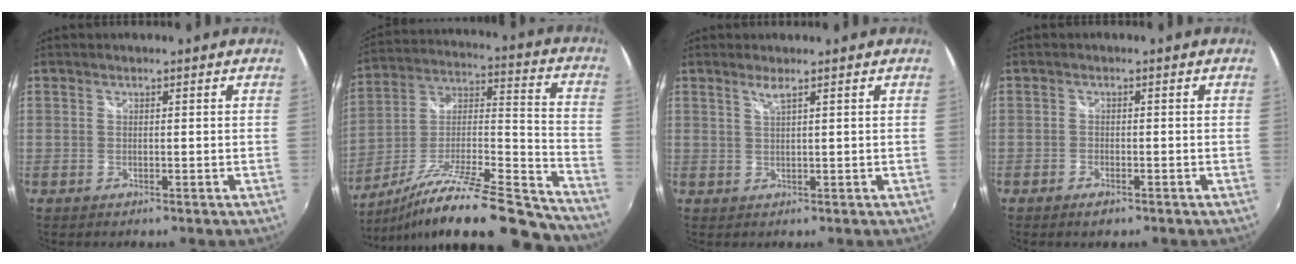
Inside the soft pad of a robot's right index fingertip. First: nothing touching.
{"total": 27.0, "force": [-21.6, 4.6, 15.6], "torque": [-0.223, -0.022, -0.331]}
{"total": 1.6, "force": [1.0, -0.3, 1.2], "torque": [-0.022, -0.001, 0.018]}
{"total": 2.1, "force": [-1.5, 1.0, 1.1], "torque": [-0.028, -0.002, -0.029]}